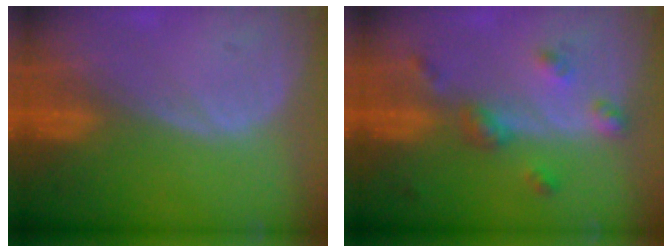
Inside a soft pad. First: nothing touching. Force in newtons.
{"total": 4.9, "press": 4.5, "slide": 2.0}